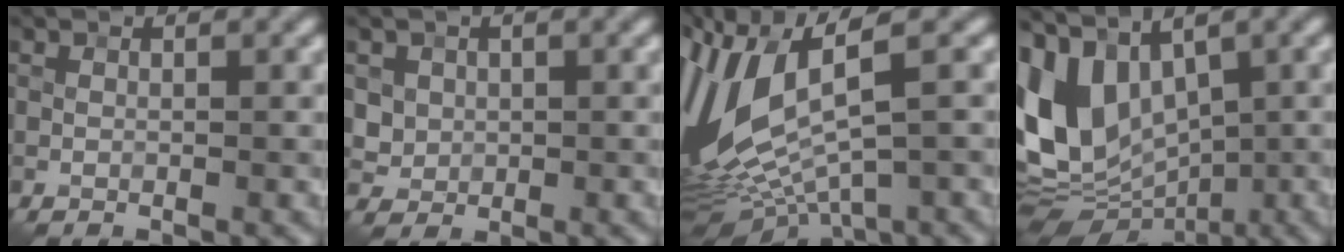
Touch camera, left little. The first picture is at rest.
{"total": 2.5, "force": [0.9, 2.1, 0.9], "torque": [-0.024, 0.001, 0.034]}
{"total": 11.8, "force": [0.0, 4.6, 10.9], "torque": [-0.250, -0.010, 0.023]}
{"total": 11.2, "force": [1.6, 7.7, 8.0], "torque": [-0.169, 0.000, 0.015]}